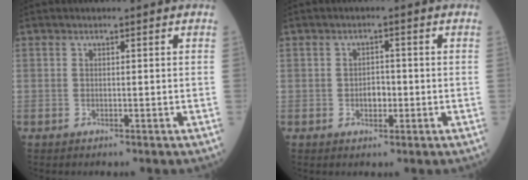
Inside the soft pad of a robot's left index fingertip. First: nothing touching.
{"total": 2.4, "force": [-0.5, 1.4, 1.8], "torque": [-0.026, 0.004, -0.007]}